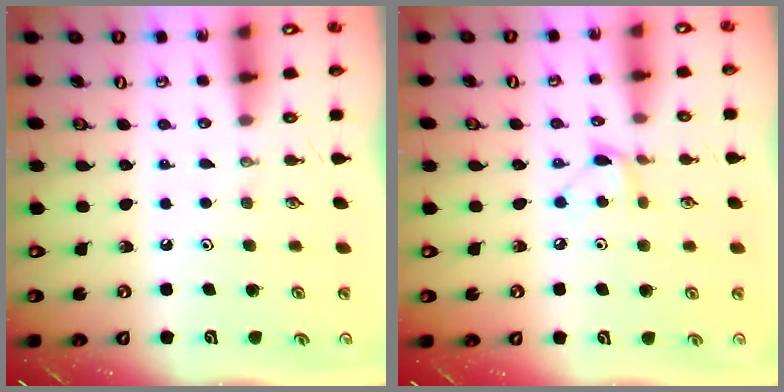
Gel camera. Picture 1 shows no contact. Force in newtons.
{"total": 4.7, "press": 4.7, "slide": 0.6}